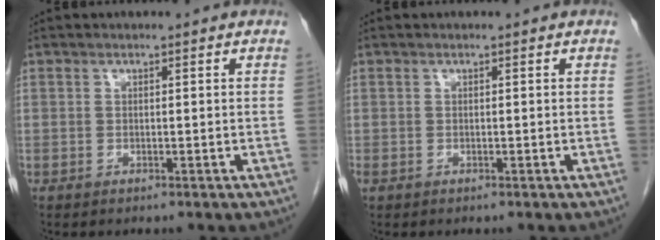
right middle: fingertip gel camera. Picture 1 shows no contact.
{"total": 0.0}